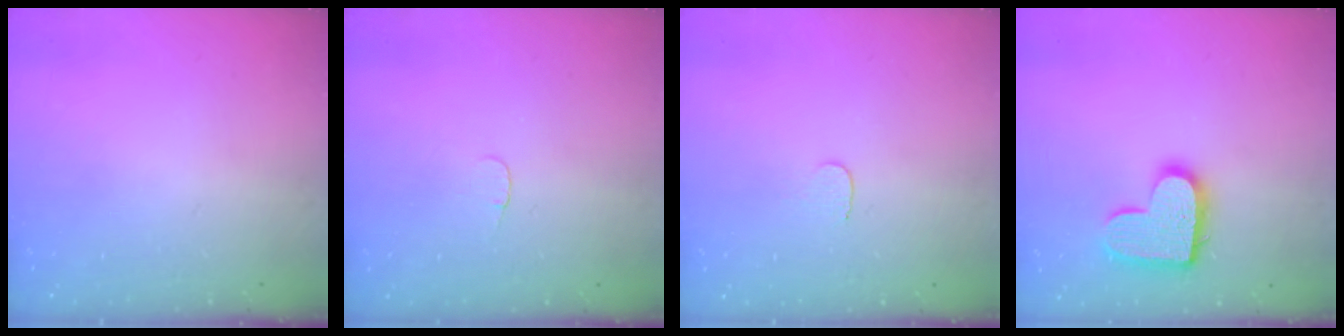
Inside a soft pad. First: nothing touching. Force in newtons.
{"total": 3.1, "press": 3.1, "slide": 0.3}
{"total": 3.1, "press": 3.1, "slide": 0.3}
{"total": 14.6, "press": 14.6, "slide": 0.9}